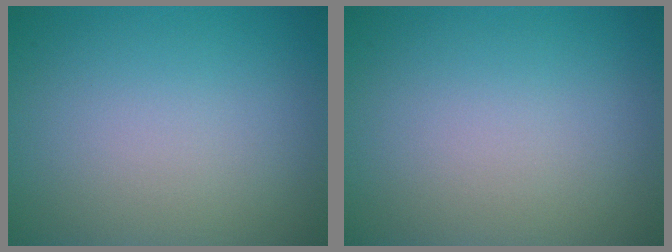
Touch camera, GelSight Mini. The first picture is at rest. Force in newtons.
{"total": 0.0}